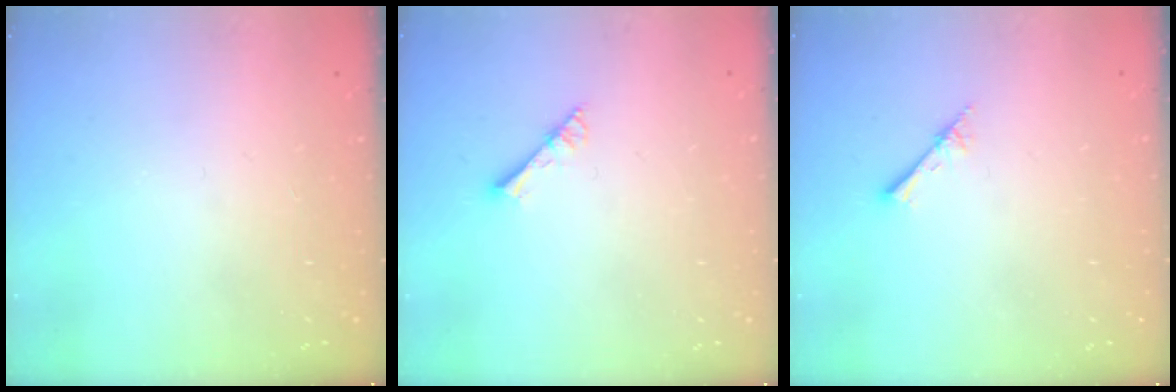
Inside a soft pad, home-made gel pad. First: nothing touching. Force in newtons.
{"total": 2.9, "press": 2.9, "slide": 0.3}
{"total": 2.4, "press": 2.4, "slide": 0.3}